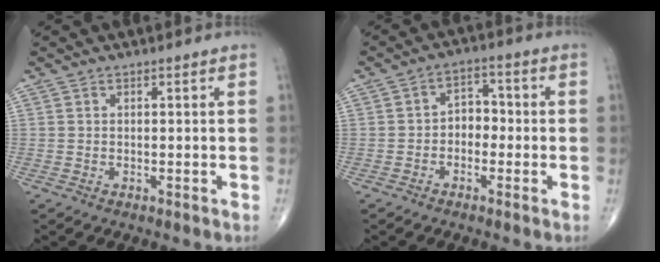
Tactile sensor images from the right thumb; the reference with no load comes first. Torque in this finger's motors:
{"motor_torque": [-0.15, 0.22, 0.25, -0.02, 0.05]}